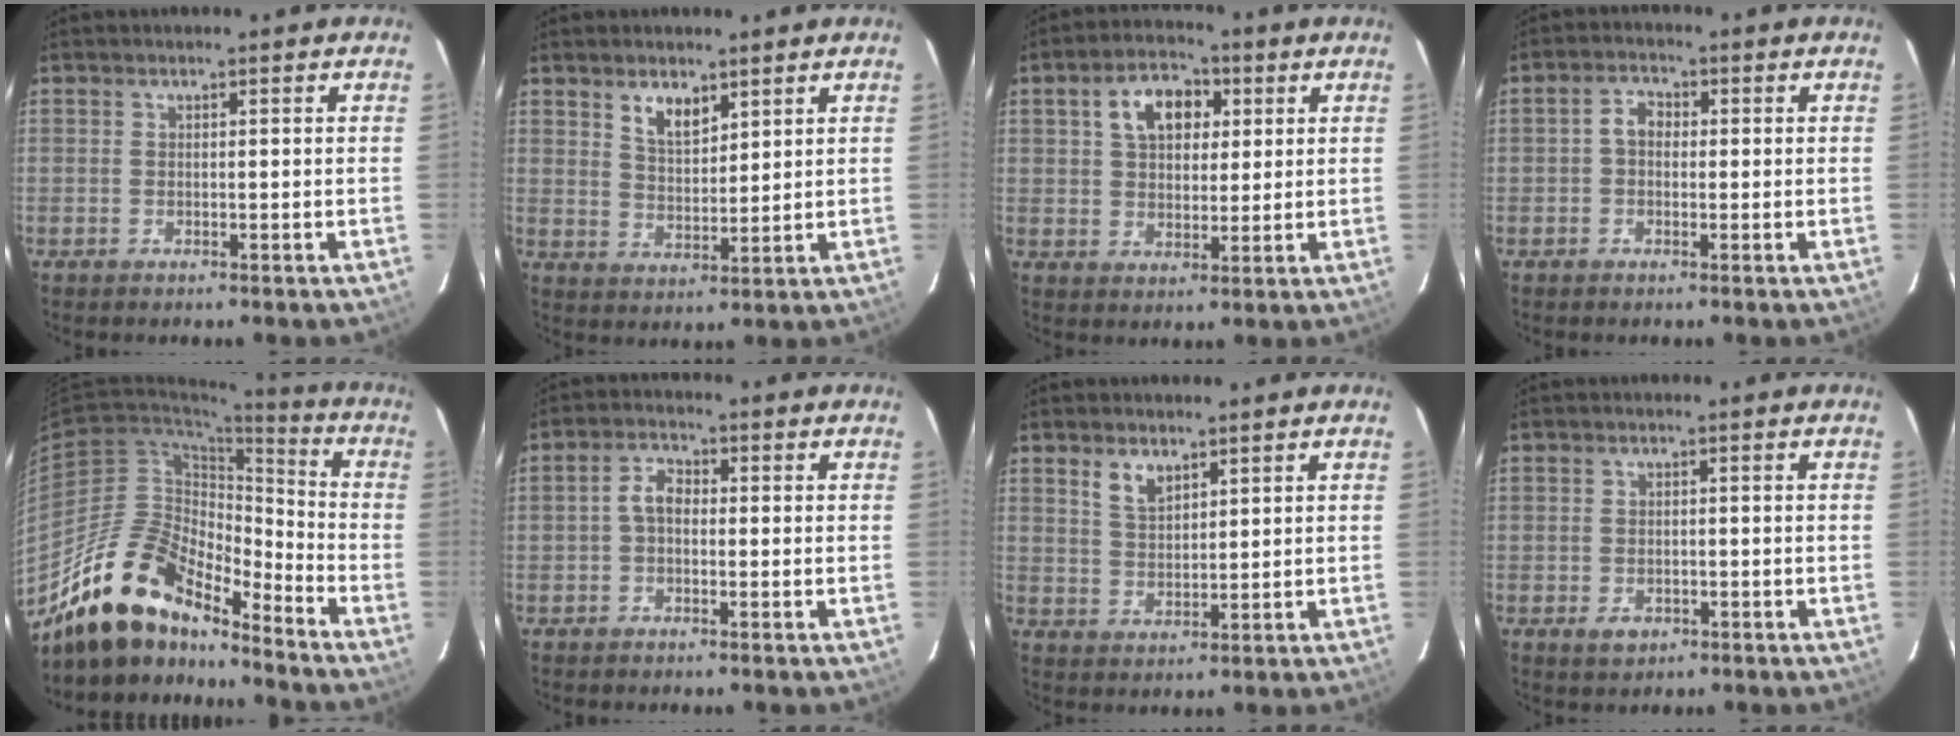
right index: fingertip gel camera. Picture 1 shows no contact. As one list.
[{"total": 5.5, "force": [3.5, 2.6, 3.3], "torque": [-0.058, 0.001, 0.067]}, {"total": 9.1, "force": [3.2, 5.9, 6.1], "torque": [-0.105, 0.031, 0.054]}, {"total": 2.9, "force": [-0.2, 2.3, 1.8], "torque": [-0.034, 0.012, -0.006]}, {"total": 17.7, "force": [-14.8, 5.9, 7.7], "torque": [-0.141, 0.012, -0.269]}, {"total": 3.1, "force": [-0.5, 2.1, 2.2], "torque": [-0.043, 0.013, -0.011]}, {"total": 4.2, "force": [2.7, 2.1, 2.5], "torque": [-0.046, 0.002, 0.054]}, {"total": 2.8, "force": [-1.3, 2.1, 1.4], "torque": [-0.028, -0.003, -0.014]}]